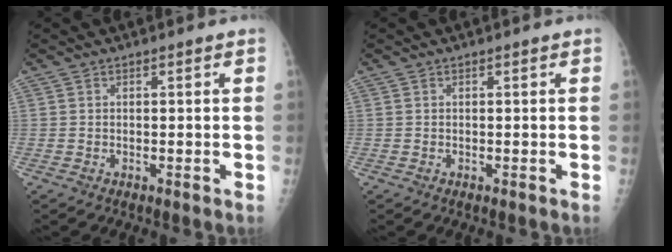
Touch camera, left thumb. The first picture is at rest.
{"total": 0.0}